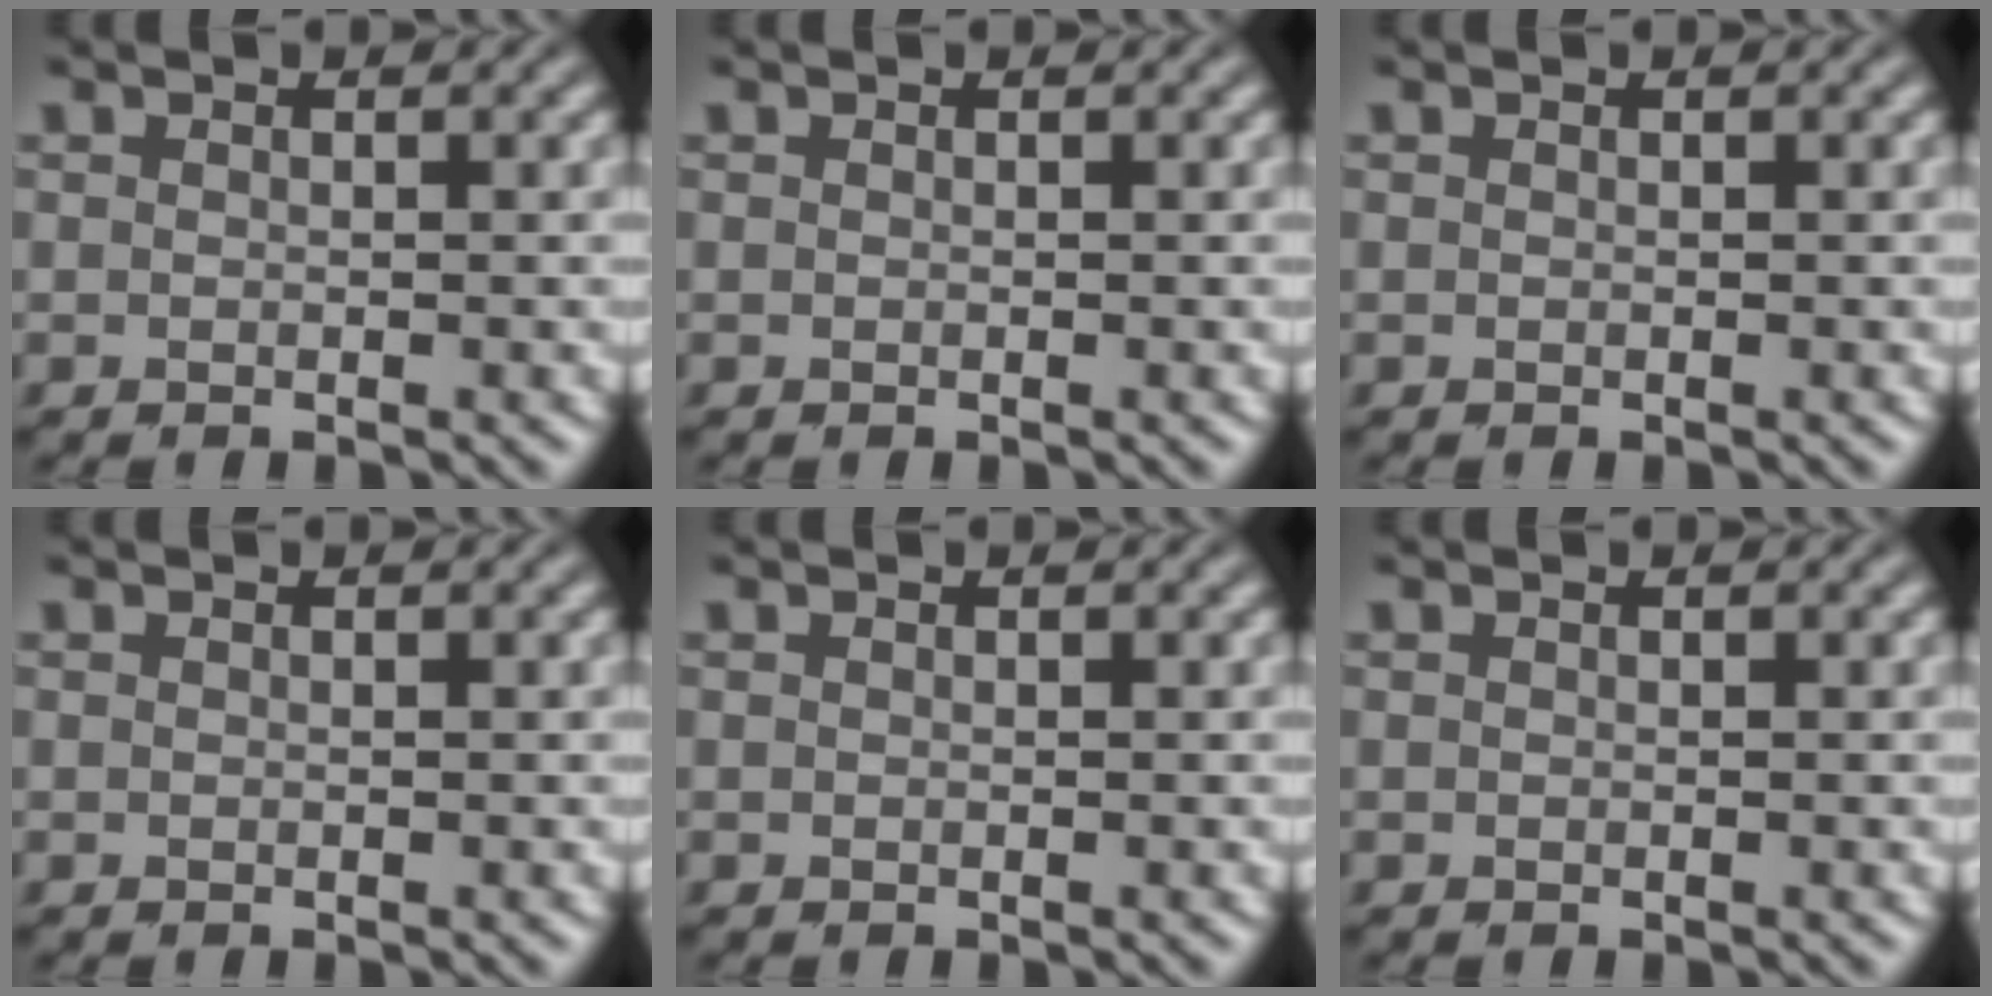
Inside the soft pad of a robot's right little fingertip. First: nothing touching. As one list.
[{"total": 0.0}, {"total": 0.0}, {"total": 0.0}, {"total": 0.0}, {"total": 0.0}]